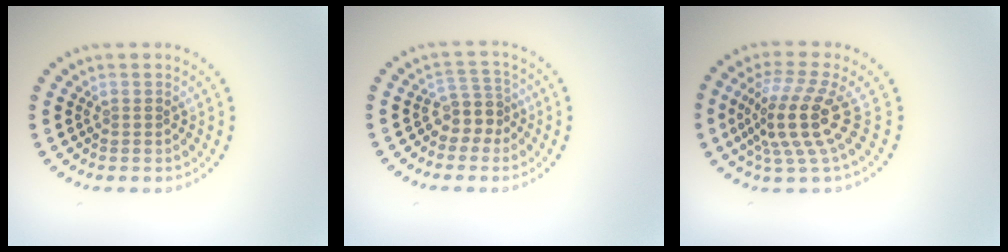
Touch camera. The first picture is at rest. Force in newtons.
{"total": 2.6, "press": 2.0, "slide": 1.7}
{"total": 5.1, "press": 3.7, "slide": 3.5}